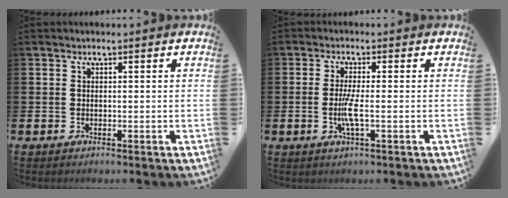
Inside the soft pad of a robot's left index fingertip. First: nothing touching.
{"total": 3.1, "force": [-0.5, 0.2, 3.0], "torque": [-0.059, -0.003, -0.010]}